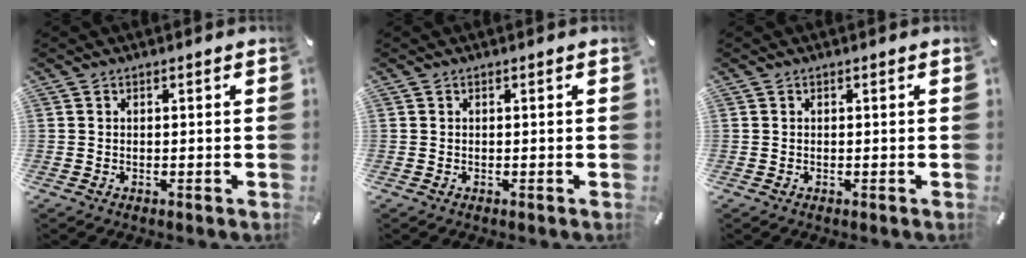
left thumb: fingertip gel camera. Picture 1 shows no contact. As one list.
[{"total": 0.0}, {"total": 0.0}]